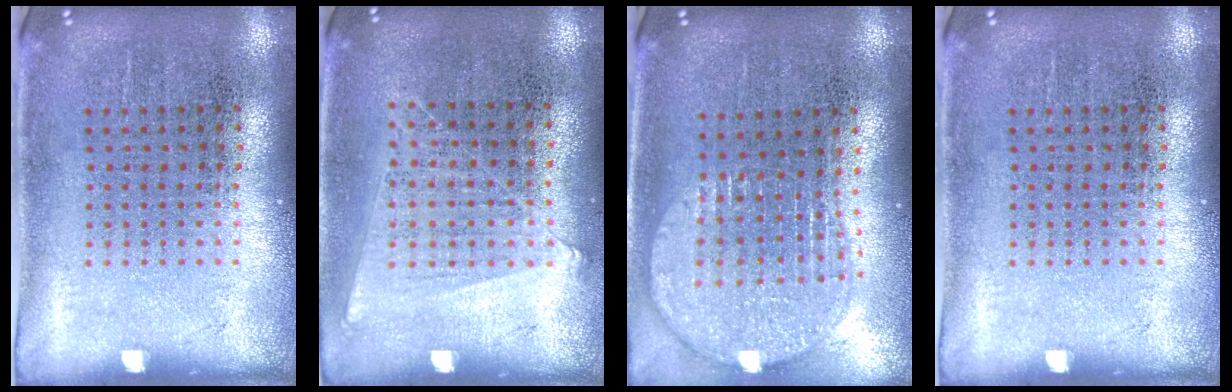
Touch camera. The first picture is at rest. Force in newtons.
{"total": 1.1, "press": 1.0, "slide": 0.4}
{"total": 1.9, "press": 1.6, "slide": 1.0}
{"total": 0.0}